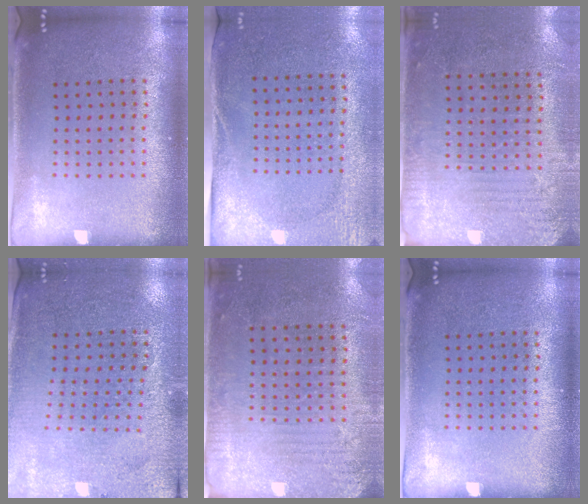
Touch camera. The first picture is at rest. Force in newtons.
{"total": 2.7, "press": 2.1, "slide": 1.7}
{"total": 2.8, "press": 2.4, "slide": 1.4}
{"total": 2.7, "press": 2.7, "slide": 0.3}
{"total": 2.8, "press": 2.4, "slide": 1.4}
{"total": 0.0}